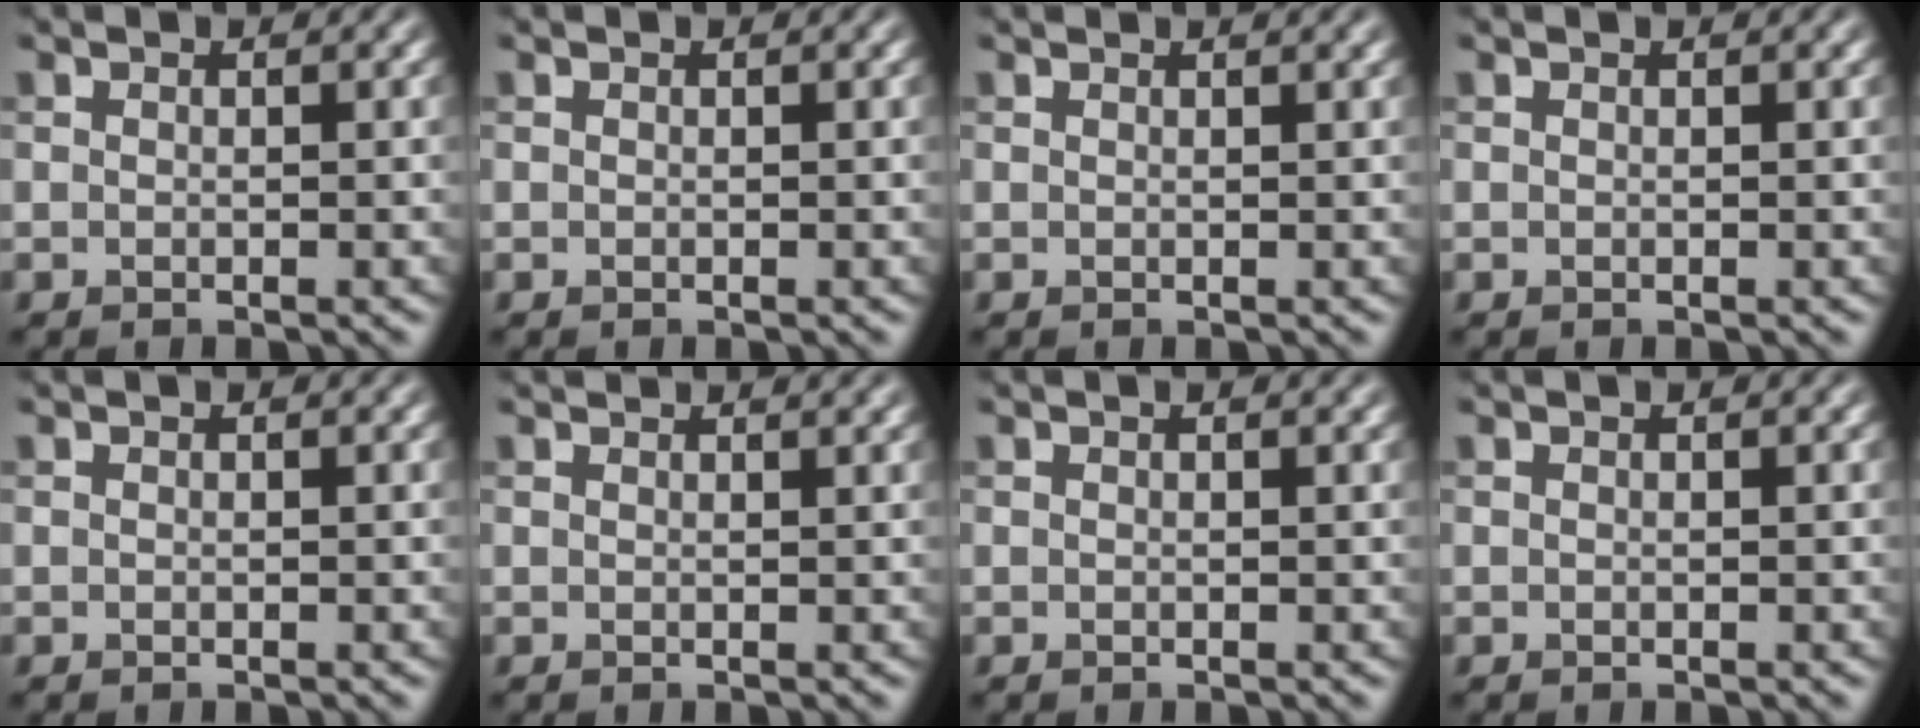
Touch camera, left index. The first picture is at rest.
{"total": 0.0}
{"total": 1.2, "force": [1.0, 0.3, 0.6], "torque": [-0.002, -0.001, 0.007]}
{"total": 0.0}
{"total": 0.0}
{"total": 1.8, "force": [1.6, 0.3, 0.7], "torque": [-0.005, 0.002, 0.013]}
{"total": 0.6, "force": [0.4, 0.0, 0.4], "torque": [-0.004, 0.005, 0.007]}
{"total": 0.0}